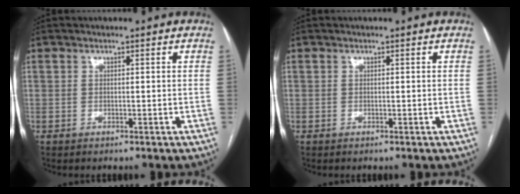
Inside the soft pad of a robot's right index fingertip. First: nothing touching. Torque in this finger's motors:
{"motor_torque": [0.00, 0.00, 0.00, 0.00]}